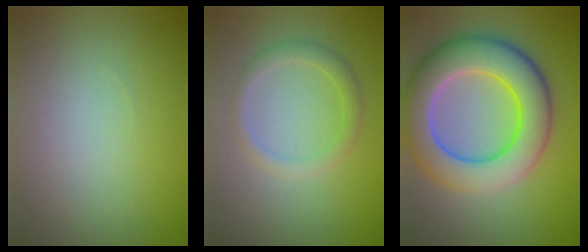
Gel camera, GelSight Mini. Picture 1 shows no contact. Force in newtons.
{"total": 1.8, "press": 1.8, "slide": 0.0}
{"total": 9.1, "press": 9.1, "slide": 0.2}